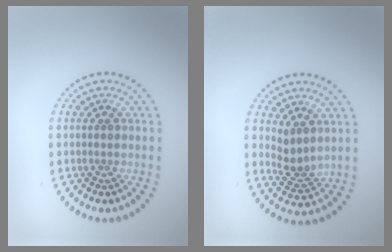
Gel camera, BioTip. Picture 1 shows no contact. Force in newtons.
{"total": 2.6, "press": 2.1, "slide": 1.5}